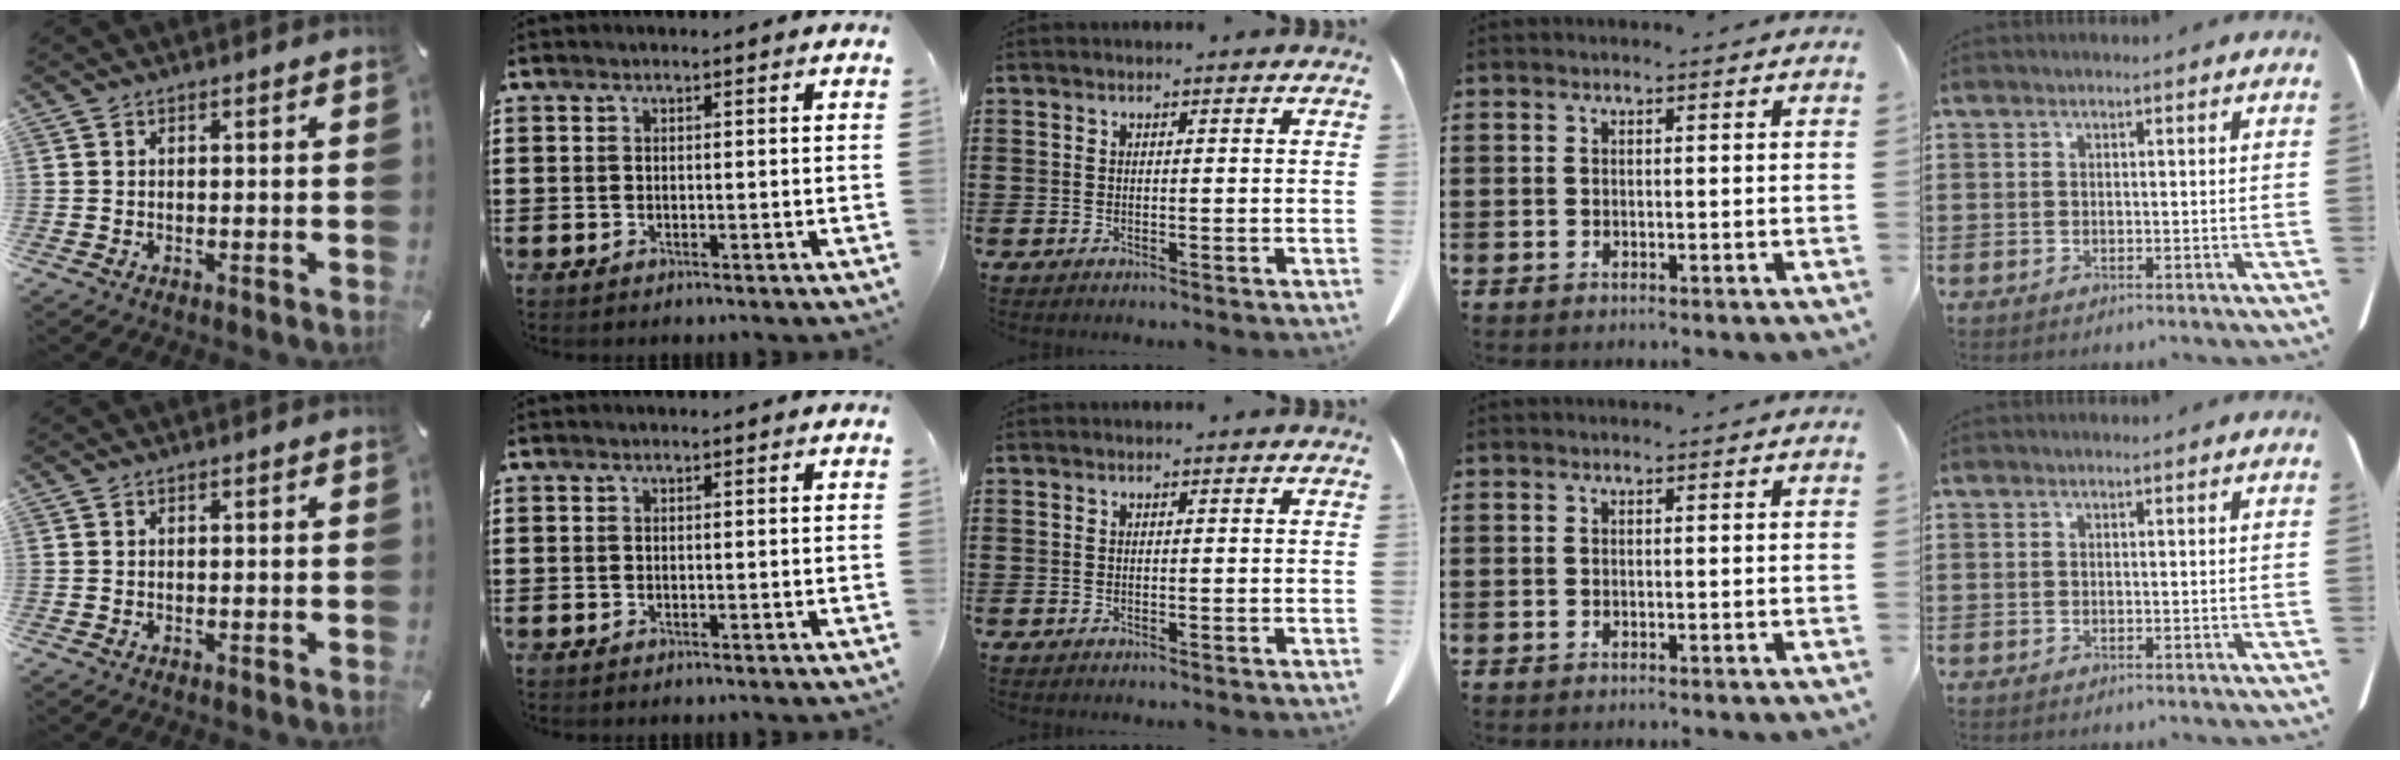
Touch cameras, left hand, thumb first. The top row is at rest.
{}